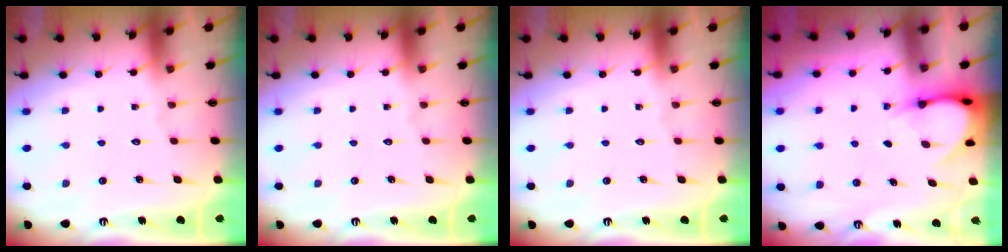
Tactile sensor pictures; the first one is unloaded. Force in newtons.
{"total": 0.0}
{"total": 0.0}
{"total": 4.3, "press": 4.3, "slide": 0.3}